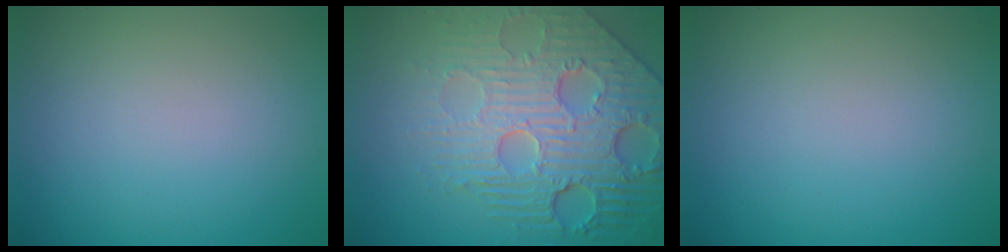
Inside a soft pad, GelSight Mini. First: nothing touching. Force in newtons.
{"total": 8.6, "press": 5.9, "slide": 6.2}
{"total": 0.0}